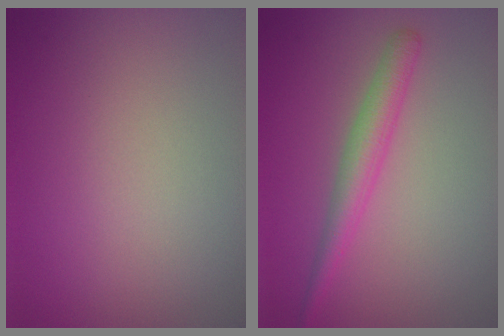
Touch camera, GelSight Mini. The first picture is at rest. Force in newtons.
{"total": 2.8, "press": 2.8, "slide": 0.1}